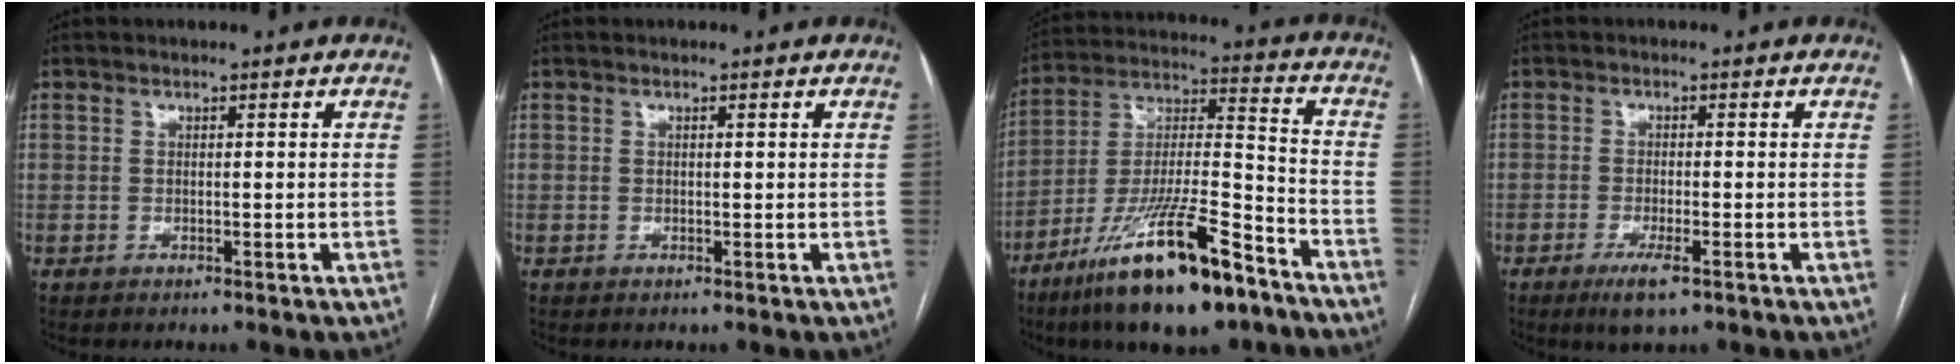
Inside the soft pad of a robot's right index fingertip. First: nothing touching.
{"total": 0.0}
{"total": 20.8, "force": [-13.6, 3.6, 15.4], "torque": [-0.282, -0.019, -0.235]}
{"total": 4.4, "force": [-2.5, 0.7, 3.5], "torque": [-0.070, -0.009, -0.040]}